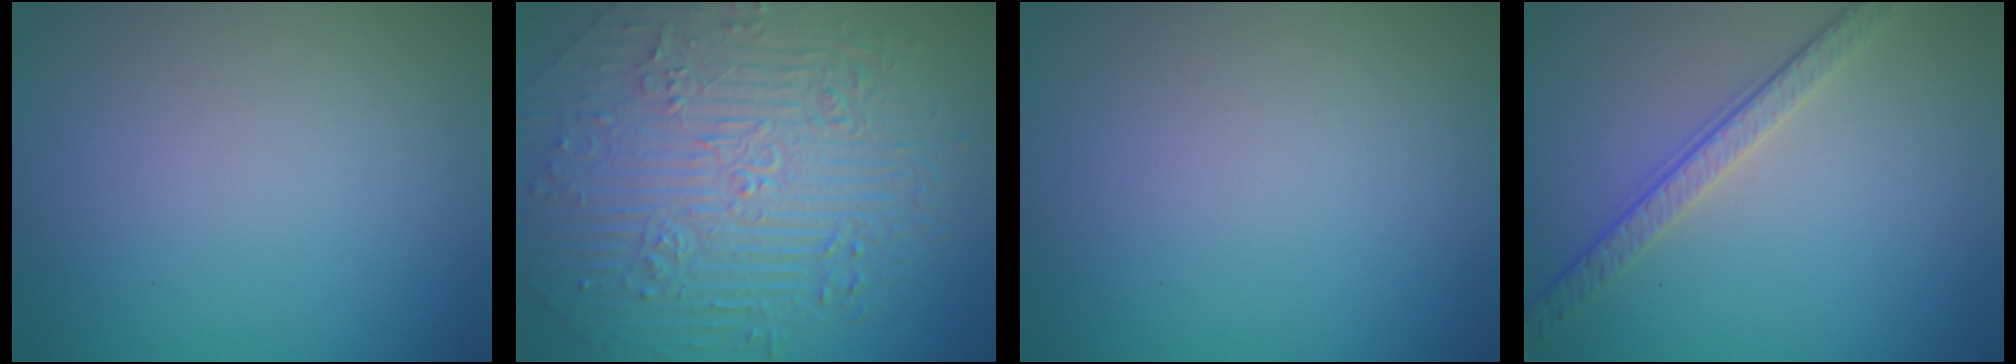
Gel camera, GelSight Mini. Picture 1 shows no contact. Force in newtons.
{"total": 10.5, "press": 7.0, "slide": 7.8}
{"total": 0.0}
{"total": 3.5, "press": 2.8, "slide": 2.0}